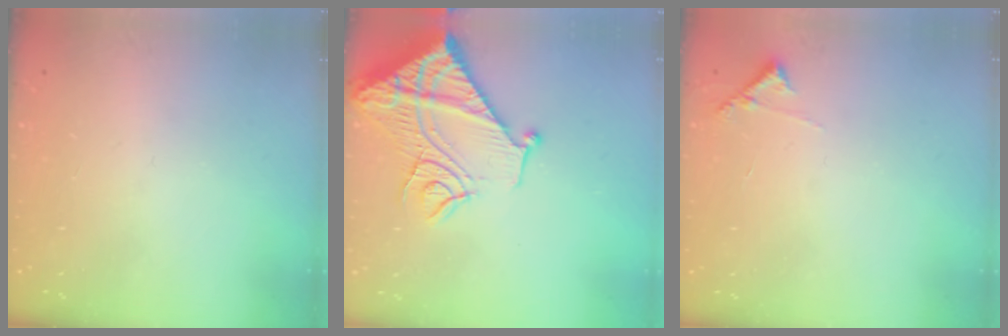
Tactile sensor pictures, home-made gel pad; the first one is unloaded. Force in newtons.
{"total": 19.7, "press": 19.6, "slide": 2.1}
{"total": 5.7, "press": 5.7, "slide": 0.3}